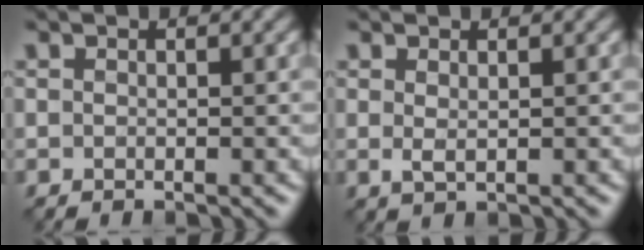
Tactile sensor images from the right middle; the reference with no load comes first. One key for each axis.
{"total": 1.0, "fx": 0.3, "fy": 0.4, "fz": 0.9, "tx": -0.019, "ty": 0.003, "tz": 0.006}